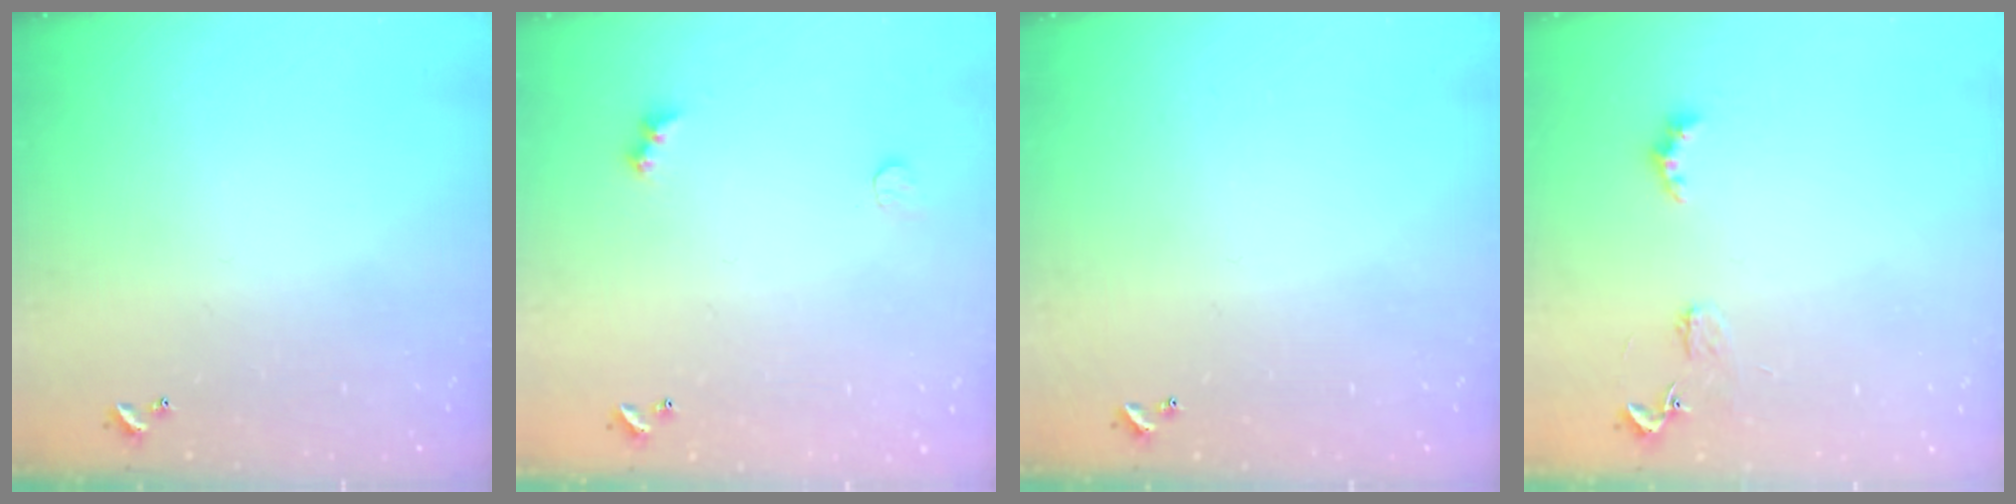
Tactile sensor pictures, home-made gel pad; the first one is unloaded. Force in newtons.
{"total": 6.5, "press": 6.4, "slide": 1.0}
{"total": 0.0}
{"total": 2.8, "press": 2.7, "slide": 0.5}